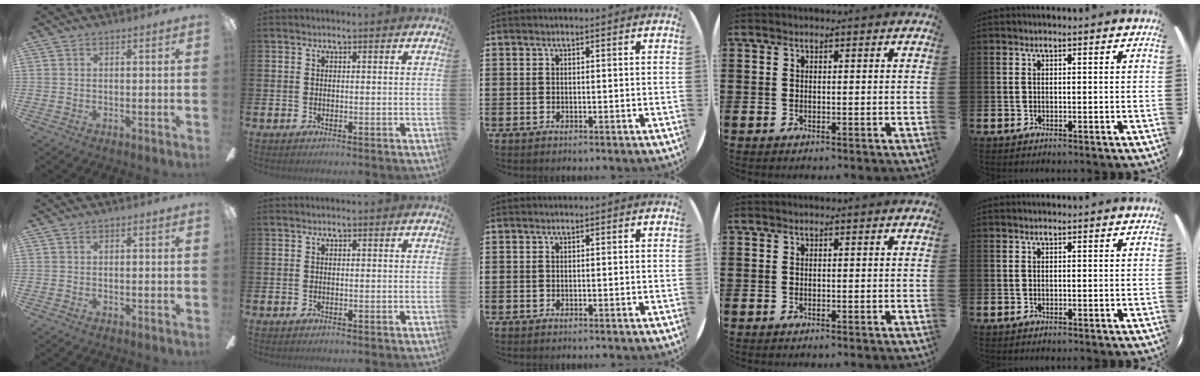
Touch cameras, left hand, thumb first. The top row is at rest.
{}